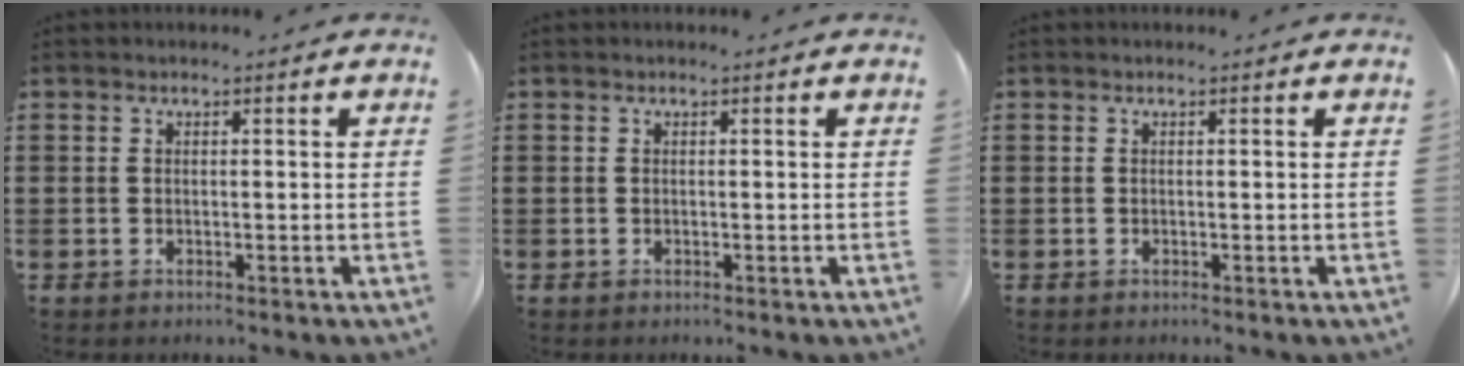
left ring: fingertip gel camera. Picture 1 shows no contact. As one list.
[{"total": 0.0}, {"total": 0.0}]